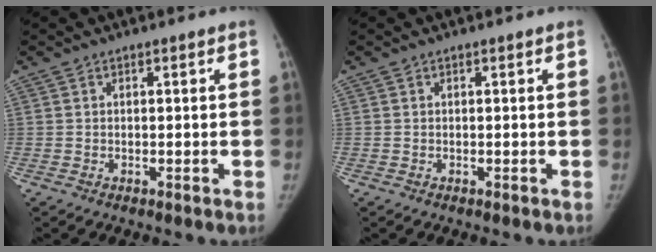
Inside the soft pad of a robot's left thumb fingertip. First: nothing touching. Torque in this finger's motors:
{"motor_torque": [0.03, 0.05, 0.35, 0.07, 0.06]}